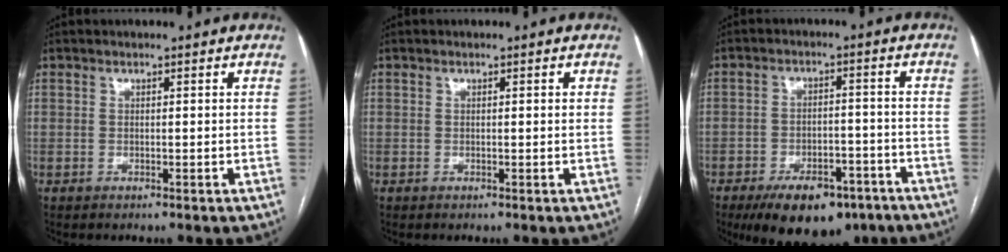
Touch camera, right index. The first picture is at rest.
{"total": 0.6, "force": [0.2, 0.1, 0.6], "torque": [-0.009, 0.002, 0.001]}
{"total": 12.5, "force": [-8.7, 5.9, 6.9], "torque": [-0.096, 0.006, -0.130]}